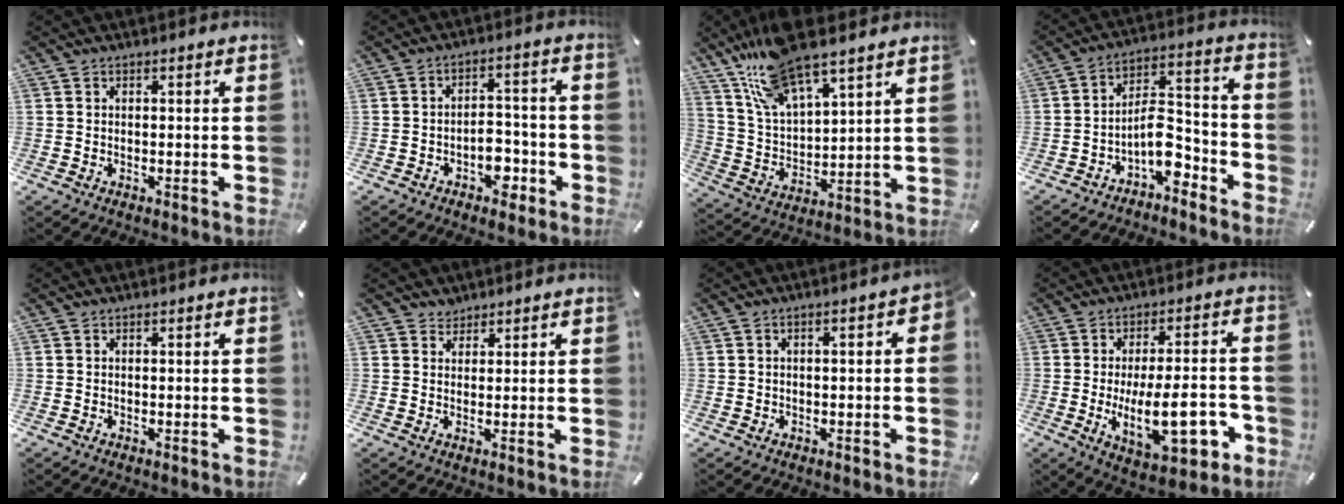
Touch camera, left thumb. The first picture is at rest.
{"total": 6.9, "force": [-3.3, 4.5, 4.0], "torque": [-0.050, 0.019, -0.055]}
{"total": 14.0, "force": [11.5, 3.9, 7.0], "torque": [-0.177, -0.061, 0.203]}
{"total": 9.7, "force": [-5.1, 5.4, 6.1], "torque": [-0.103, 0.017, -0.094]}
{"total": 0.0}
{"total": 1.9, "force": [1.5, 1.2, -0.1], "torque": [0.010, -0.002, 0.028]}
{"total": 2.9, "force": [-0.7, 1.1, 2.5], "torque": [-0.044, 0.010, -0.013]}
{"total": 18.4, "force": [-4.0, 7.3, 16.4], "torque": [-0.261, -0.010, -0.054]}